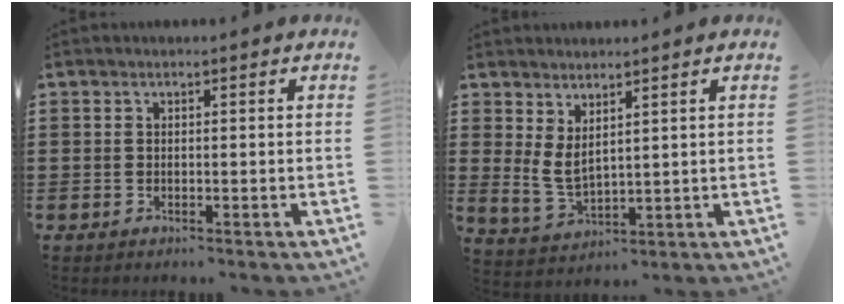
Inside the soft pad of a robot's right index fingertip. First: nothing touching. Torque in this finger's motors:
{"motor_torque": [1.42, 0.72, 0.37, 0.09]}